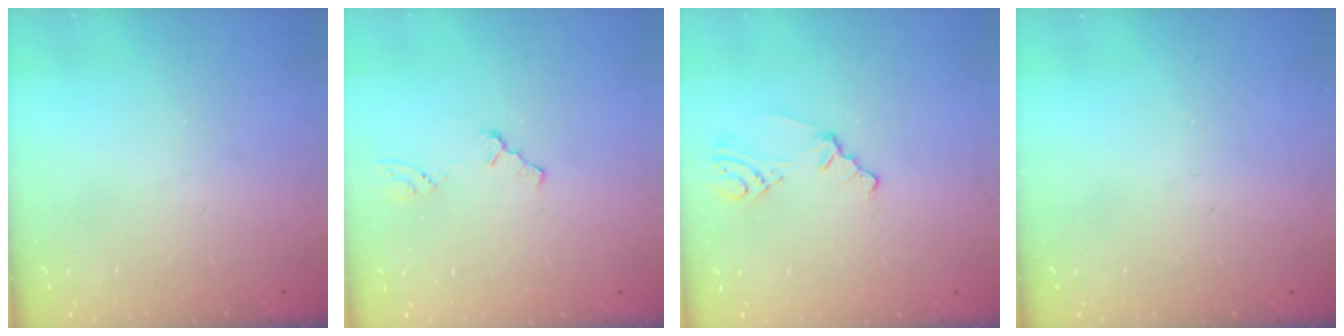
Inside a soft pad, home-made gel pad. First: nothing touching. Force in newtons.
{"total": 0.0}
{"total": 1.8, "press": 1.7, "slide": 0.6}
{"total": 0.0}